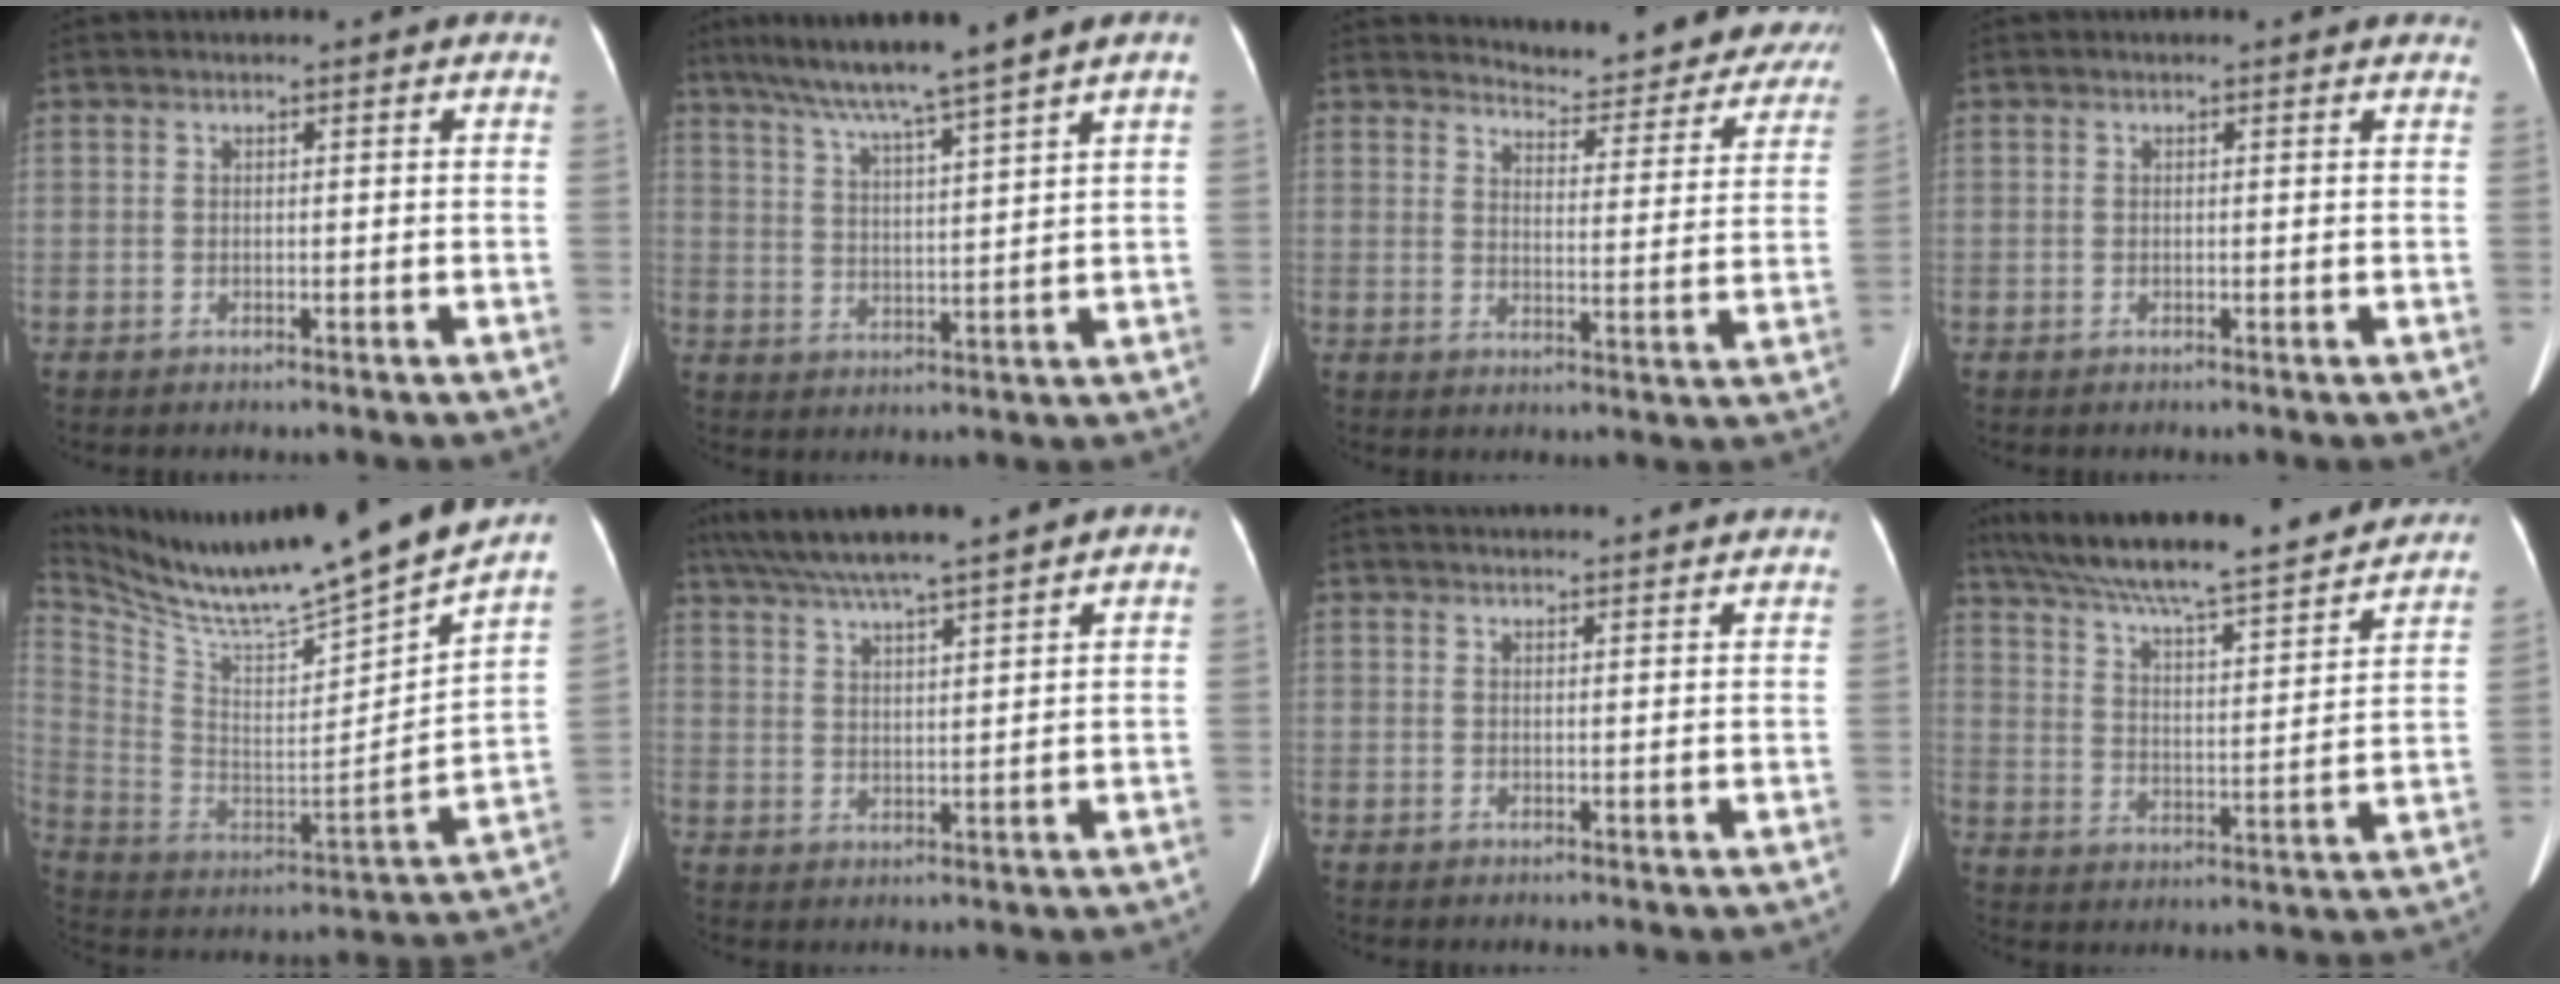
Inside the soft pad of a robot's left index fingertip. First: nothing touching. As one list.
[{"total": 10.5, "force": [8.0, -1.6, 6.6], "torque": [-0.110, 0.018, 0.136]}, {"total": 16.4, "force": [15.8, 3.4, 3.2], "torque": [-0.019, -0.056, 0.171]}, {"total": 2.8, "force": [2.5, 0.8, 0.8], "torque": [-0.012, 0.010, 0.016]}, {"total": 27.4, "force": [24.2, -0.2, 12.9], "torque": [-0.248, -0.072, 0.377]}, {"total": 12.4, "force": [10.6, -0.5, 6.4], "torque": [-0.117, 0.026, 0.173]}, {"total": 12.4, "force": [11.8, 0.5, 3.6], "torque": [-0.047, 0.023, 0.137]}, {"total": 24.9, "force": [21.9, 2.7, 11.6], "torque": [-0.201, -0.001, 0.314]}]